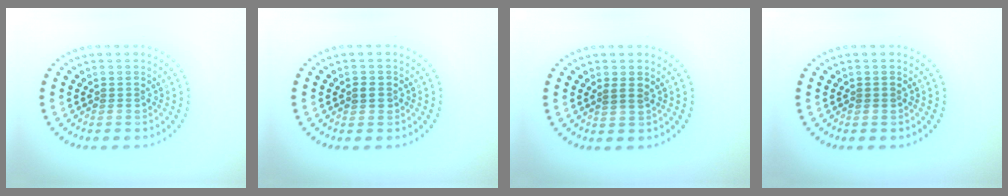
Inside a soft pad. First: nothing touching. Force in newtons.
{"total": 1.2, "press": 1.2, "slide": 0.4}
{"total": 0.9, "press": 0.6, "slide": 0.6}
{"total": 0.5, "press": 0.5, "slide": 0.1}